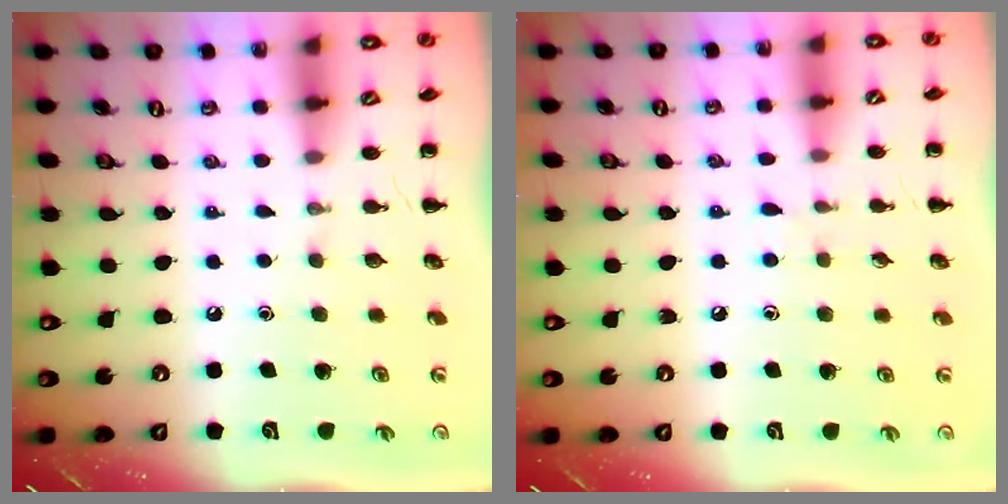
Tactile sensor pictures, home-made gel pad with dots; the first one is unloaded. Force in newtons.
{"total": 4.4, "press": 3.9, "slide": 2.0}